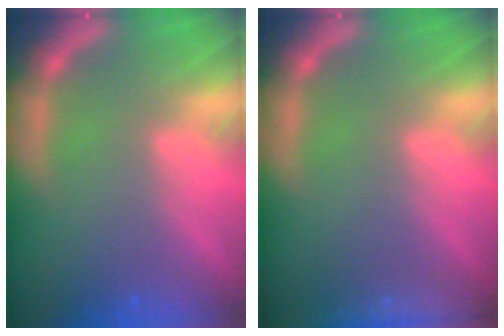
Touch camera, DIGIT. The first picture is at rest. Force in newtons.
{"total": 8.0}